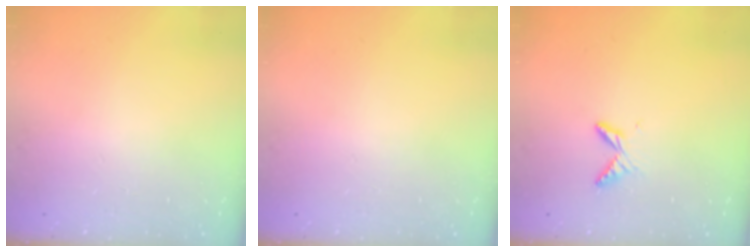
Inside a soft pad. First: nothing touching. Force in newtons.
{"total": 0.0}
{"total": 5.8, "press": 5.8, "slide": 0.8}